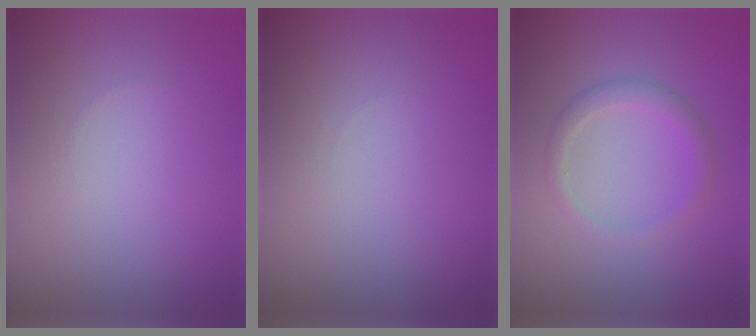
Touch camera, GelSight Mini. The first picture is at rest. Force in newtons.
{"total": 0.0}
{"total": 2.1, "press": 2.1, "slide": 0.2}